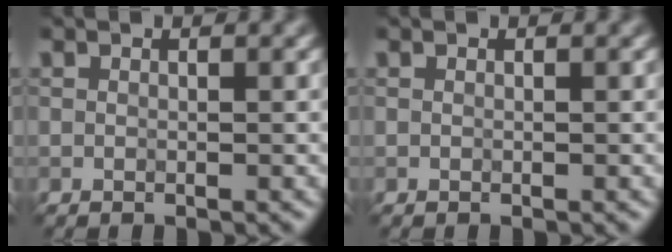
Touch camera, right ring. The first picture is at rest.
{"total": 0.0}